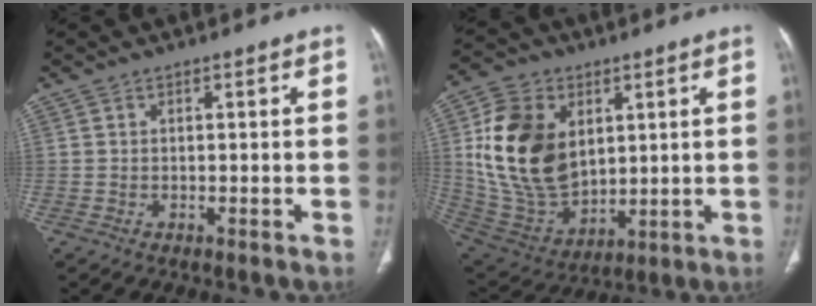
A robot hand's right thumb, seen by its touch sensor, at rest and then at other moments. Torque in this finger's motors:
{"motor_torque": [1.89, 1.90, 0.91, -0.97, 0.38]}